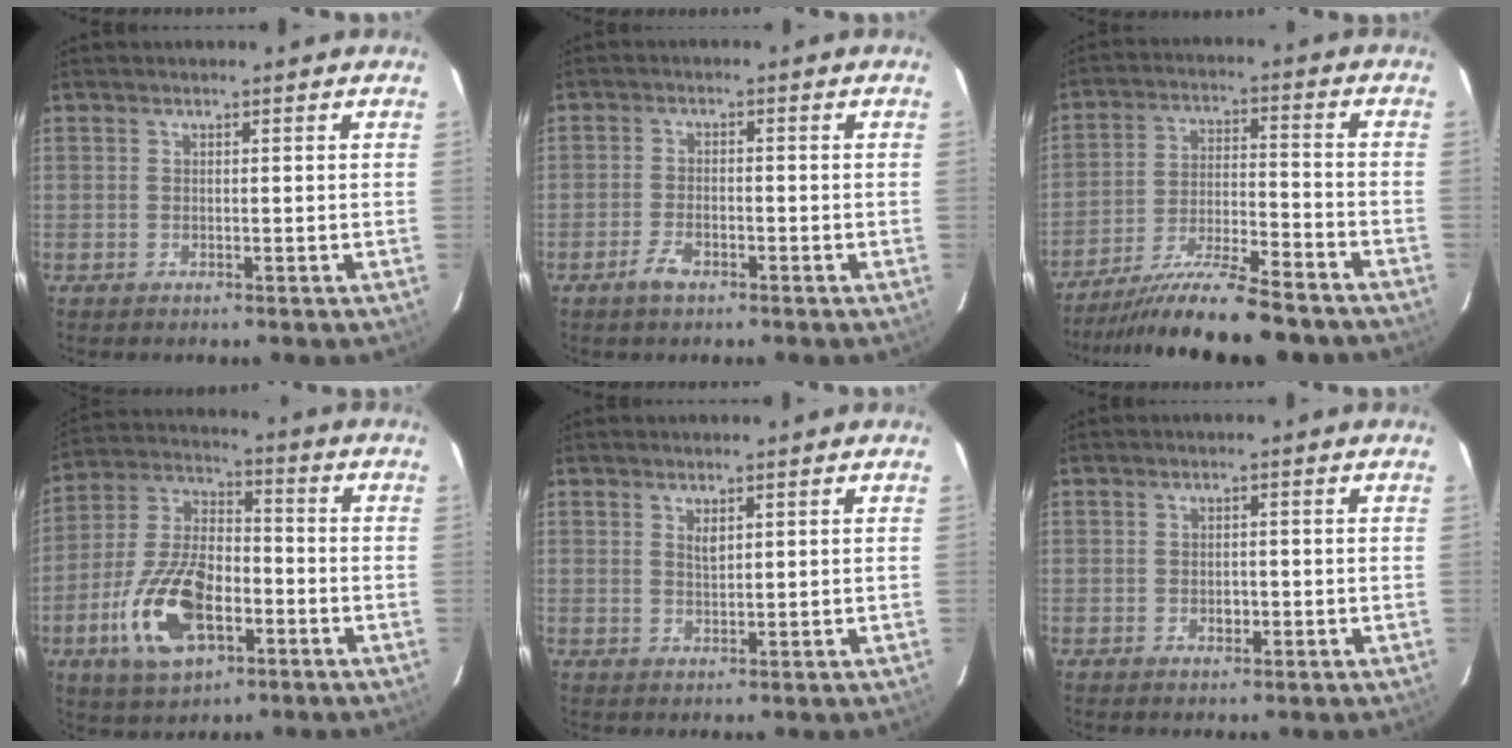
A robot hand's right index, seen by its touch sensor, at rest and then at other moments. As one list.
[{"total": 3.7, "force": [-2.5, 1.5, 2.3], "torque": [-0.055, 0.000, -0.047]}, {"total": 18.7, "force": [-16.5, 2.0, 8.6], "torque": [-0.170, -0.039, -0.260]}, {"total": 16.8, "force": [-6.5, 8.6, 12.9], "torque": [-0.273, 0.002, -0.113]}, {"total": 1.7, "force": [0.9, 0.7, 1.3], "torque": [-0.021, 0.001, 0.017]}, {"total": 1.9, "force": [-0.6, 1.4, 1.1], "torque": [-0.019, 0.004, -0.008]}]